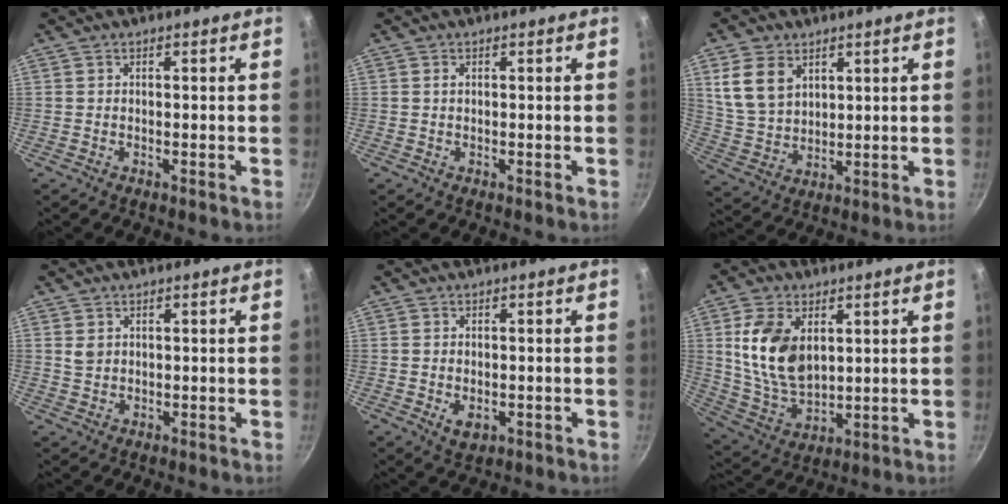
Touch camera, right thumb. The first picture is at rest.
{"total": 0.9, "force": [0.3, 0.6, 0.6], "torque": [-0.010, 0.003, 0.005]}
{"total": 9.7, "force": [4.1, 6.8, 5.4], "torque": [-0.088, -0.014, 0.093]}
{"total": 2.1, "force": [0.7, 1.7, 1.1], "torque": [-0.014, 0.000, 0.016]}
{"total": 3.3, "force": [-0.6, 2.2, 2.4], "torque": [-0.037, -0.009, -0.004]}
{"total": 13.9, "force": [3.6, 8.7, 10.1], "torque": [-0.177, -0.025, 0.081]}